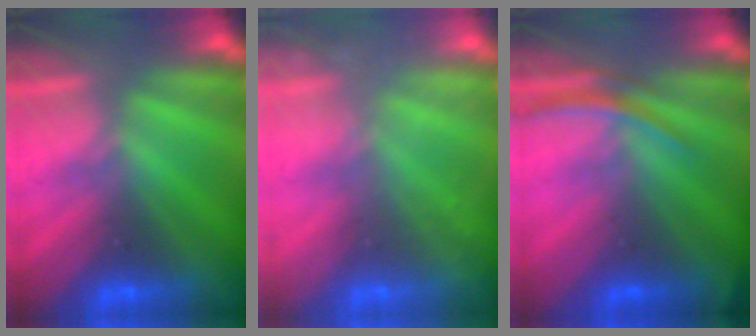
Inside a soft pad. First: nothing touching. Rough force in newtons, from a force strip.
{"total": 2.4}
{"total": 2.8}